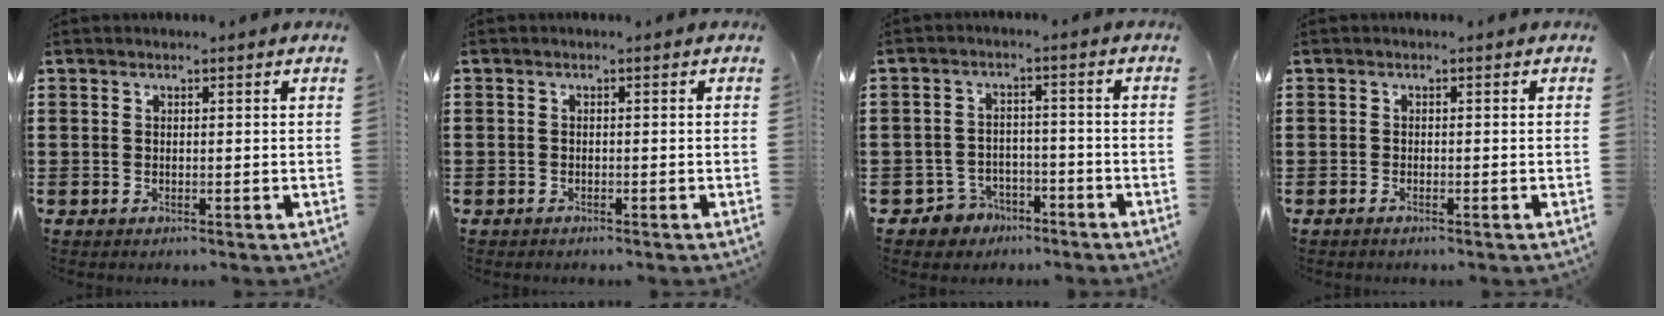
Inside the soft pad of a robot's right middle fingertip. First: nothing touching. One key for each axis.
{"total": 0.8, "fx": -0.8, "fy": 0.3, "fz": 0.1, "tx": -0.001, "ty": 0.001, "tz": -0.017}
{"total": 3.8, "fx": -3.4, "fy": 1.8, "fz": 0.2, "tx": -0.020, "ty": 0.003, "tz": -0.073}
{"total": 0.6, "fx": -0.5, "fy": 0.1, "fz": 0.4, "tx": -0.008, "ty": -0.003, "tz": -0.009}